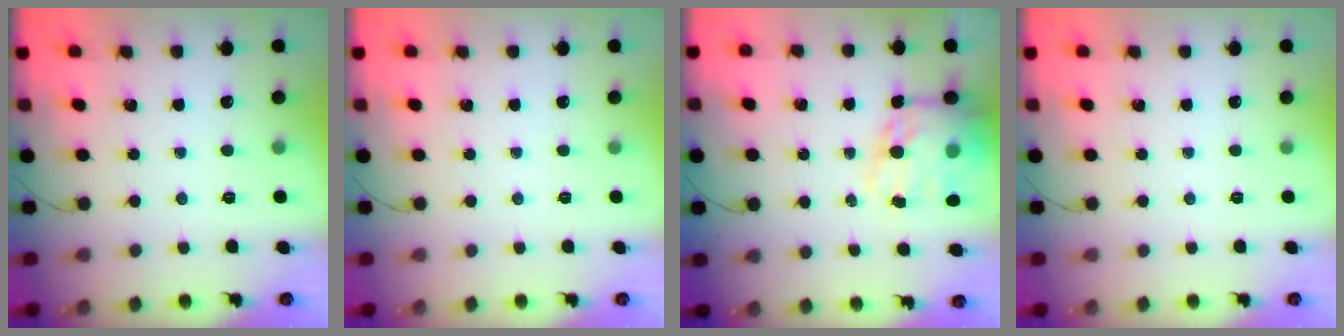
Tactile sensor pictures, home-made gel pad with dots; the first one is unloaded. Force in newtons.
{"total": 0.0}
{"total": 18.5, "press": 17.9, "slide": 4.7}
{"total": 0.0}